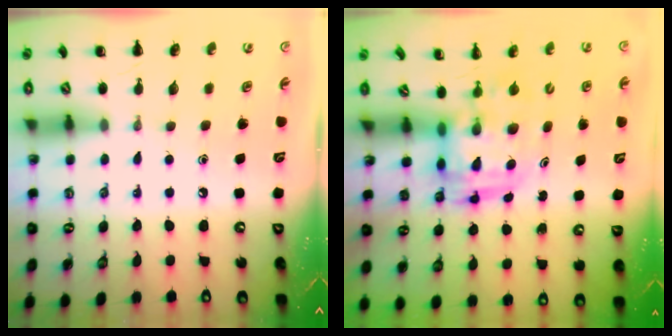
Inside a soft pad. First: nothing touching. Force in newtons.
{"total": 3.7, "press": 3.6, "slide": 0.7}